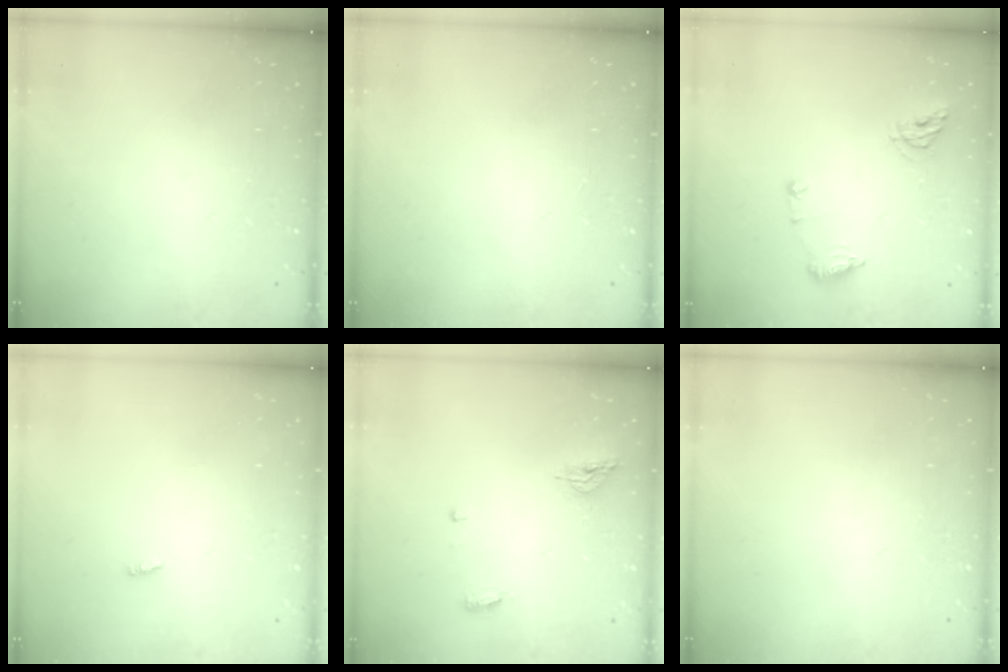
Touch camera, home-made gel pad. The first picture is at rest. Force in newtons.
{"total": 0.0}
{"total": 8.9, "press": 8.8, "slide": 1.1}
{"total": 1.9, "press": 1.9, "slide": 0.2}
{"total": 9.0, "press": 5.9, "slide": 6.9}
{"total": 0.0}